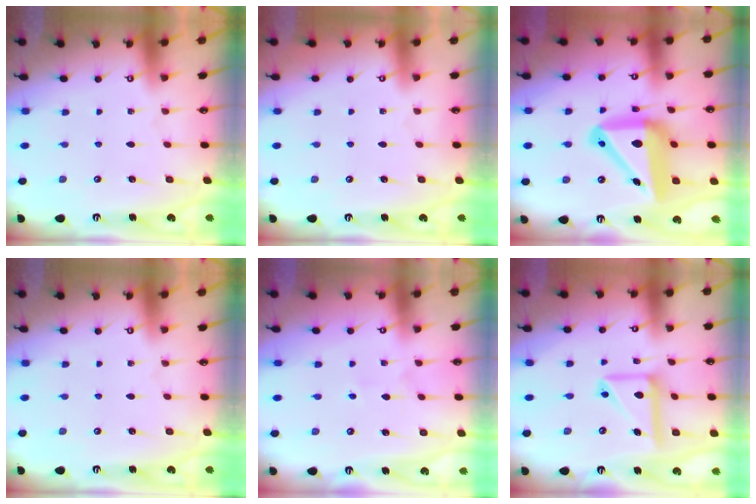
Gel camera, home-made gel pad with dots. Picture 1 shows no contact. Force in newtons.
{"total": 0.0}
{"total": 17.8, "press": 17.7, "slide": 2.0}
{"total": 0.0}
{"total": 2.5, "press": 2.5, "slide": 0.3}
{"total": 13.8, "press": 13.7, "slide": 1.7}